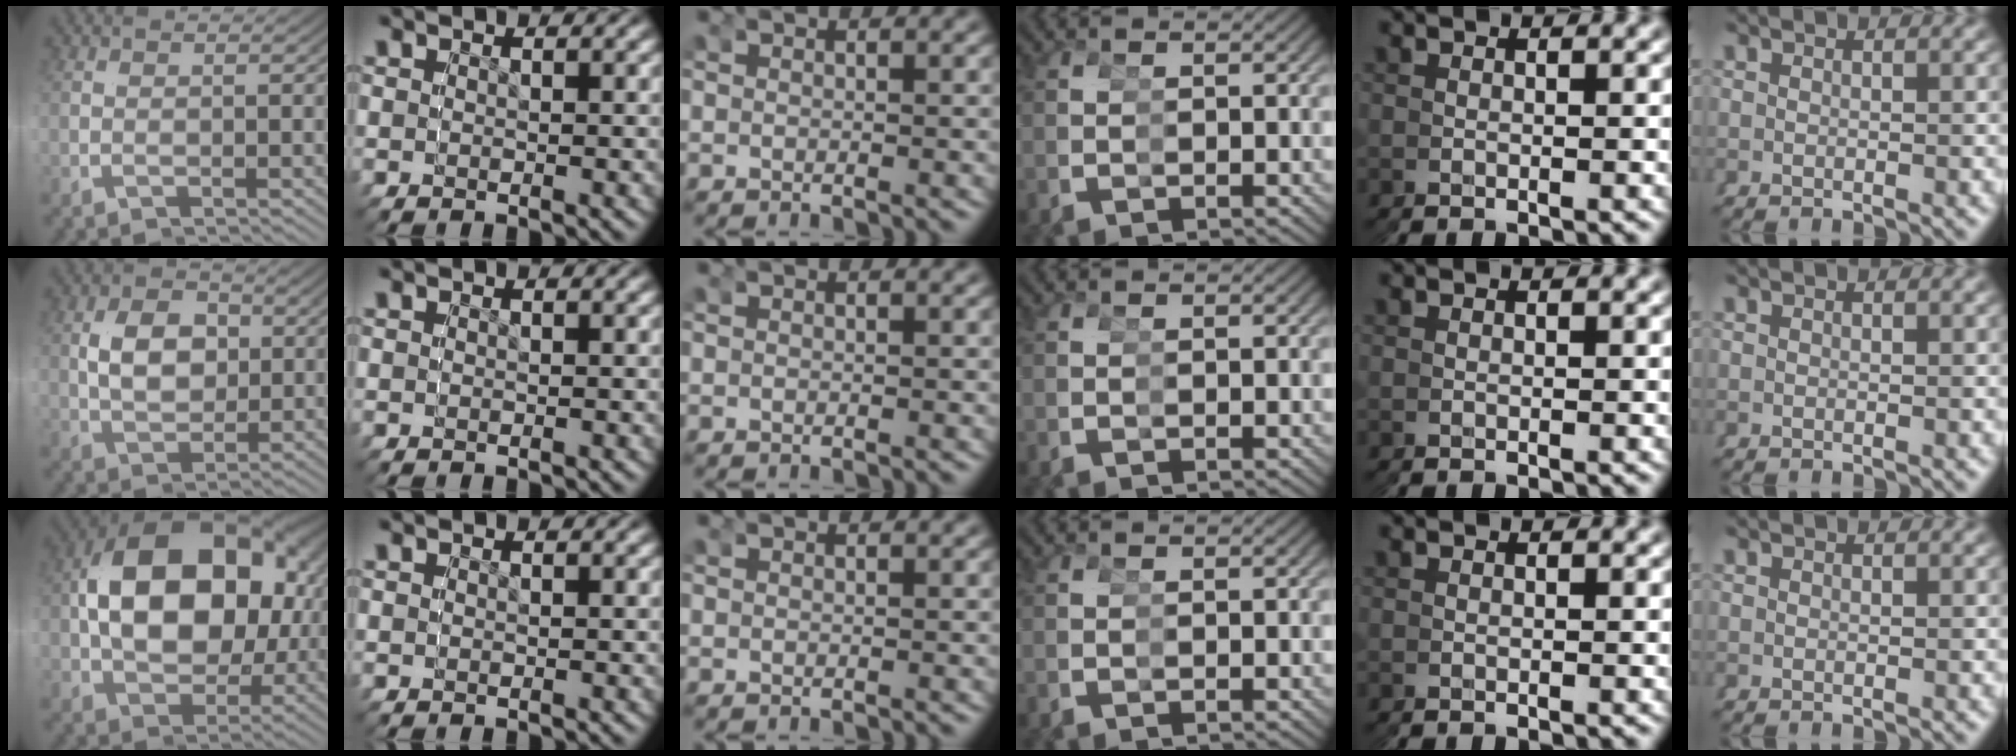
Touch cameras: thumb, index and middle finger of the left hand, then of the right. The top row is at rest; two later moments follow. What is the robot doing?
{"motion": "grasp_and_lifting", "object": "cubes"}